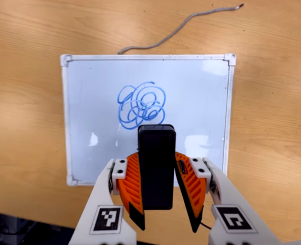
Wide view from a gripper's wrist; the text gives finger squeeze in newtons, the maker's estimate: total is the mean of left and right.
{"total": 5.0, "left": 4.5, "right": 5.5}